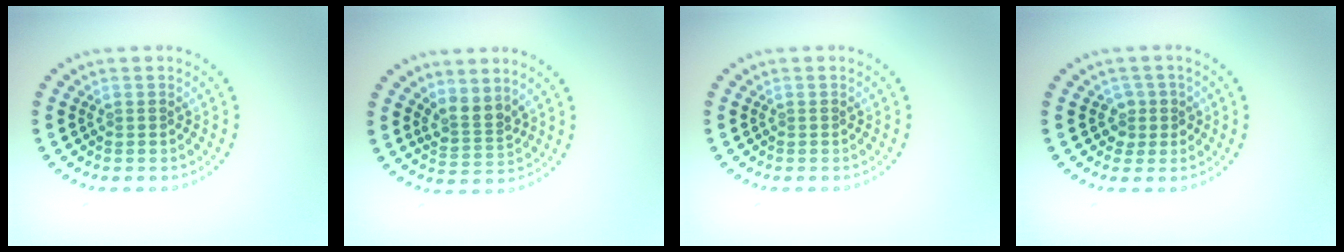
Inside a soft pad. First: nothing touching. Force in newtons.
{"total": 2.4, "press": 1.8, "slide": 1.6}
{"total": 0.0}
{"total": 1.7, "press": 1.4, "slide": 1.0}